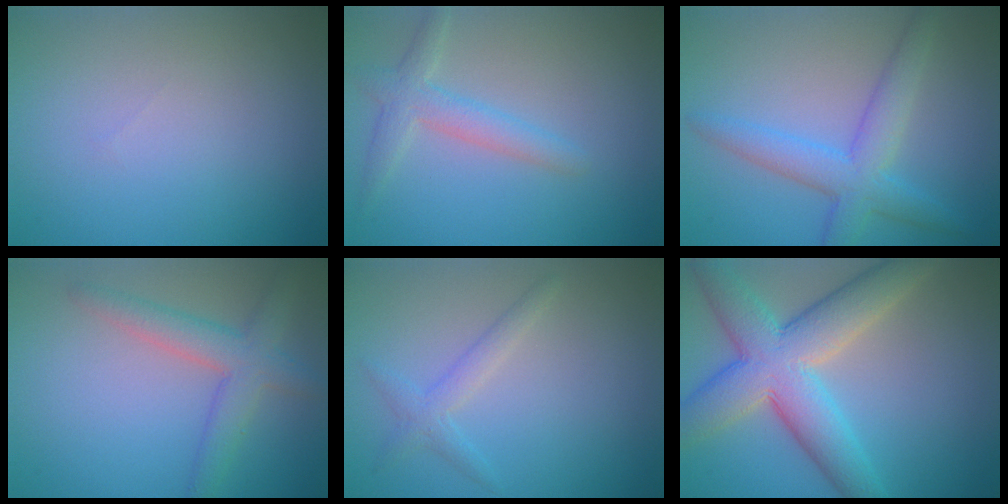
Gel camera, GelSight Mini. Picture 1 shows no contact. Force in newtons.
{"total": 2.7, "press": 2.7, "slide": 0.3}
{"total": 4.6, "press": 4.6, "slide": 0.1}
{"total": 3.8, "press": 3.8, "slide": 0.2}
{"total": 1.8, "press": 1.8, "slide": 0.0}
{"total": 9.0, "press": 9.0, "slide": 0.3}